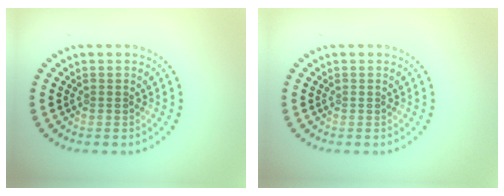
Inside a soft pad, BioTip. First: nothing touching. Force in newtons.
{"total": 0.0}